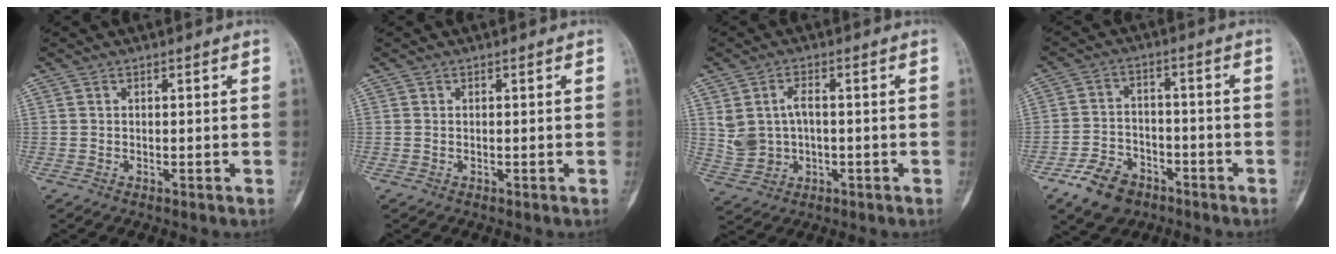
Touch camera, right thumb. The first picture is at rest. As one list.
[{"total": 0.0}, {"total": 6.4, "force": [0.6, 4.2, 4.9], "torque": [-0.092, 0.011, 0.023]}, {"total": 9.1, "force": [-5.6, 6.0, 4.0], "torque": [-0.052, 0.033, -0.098]}]